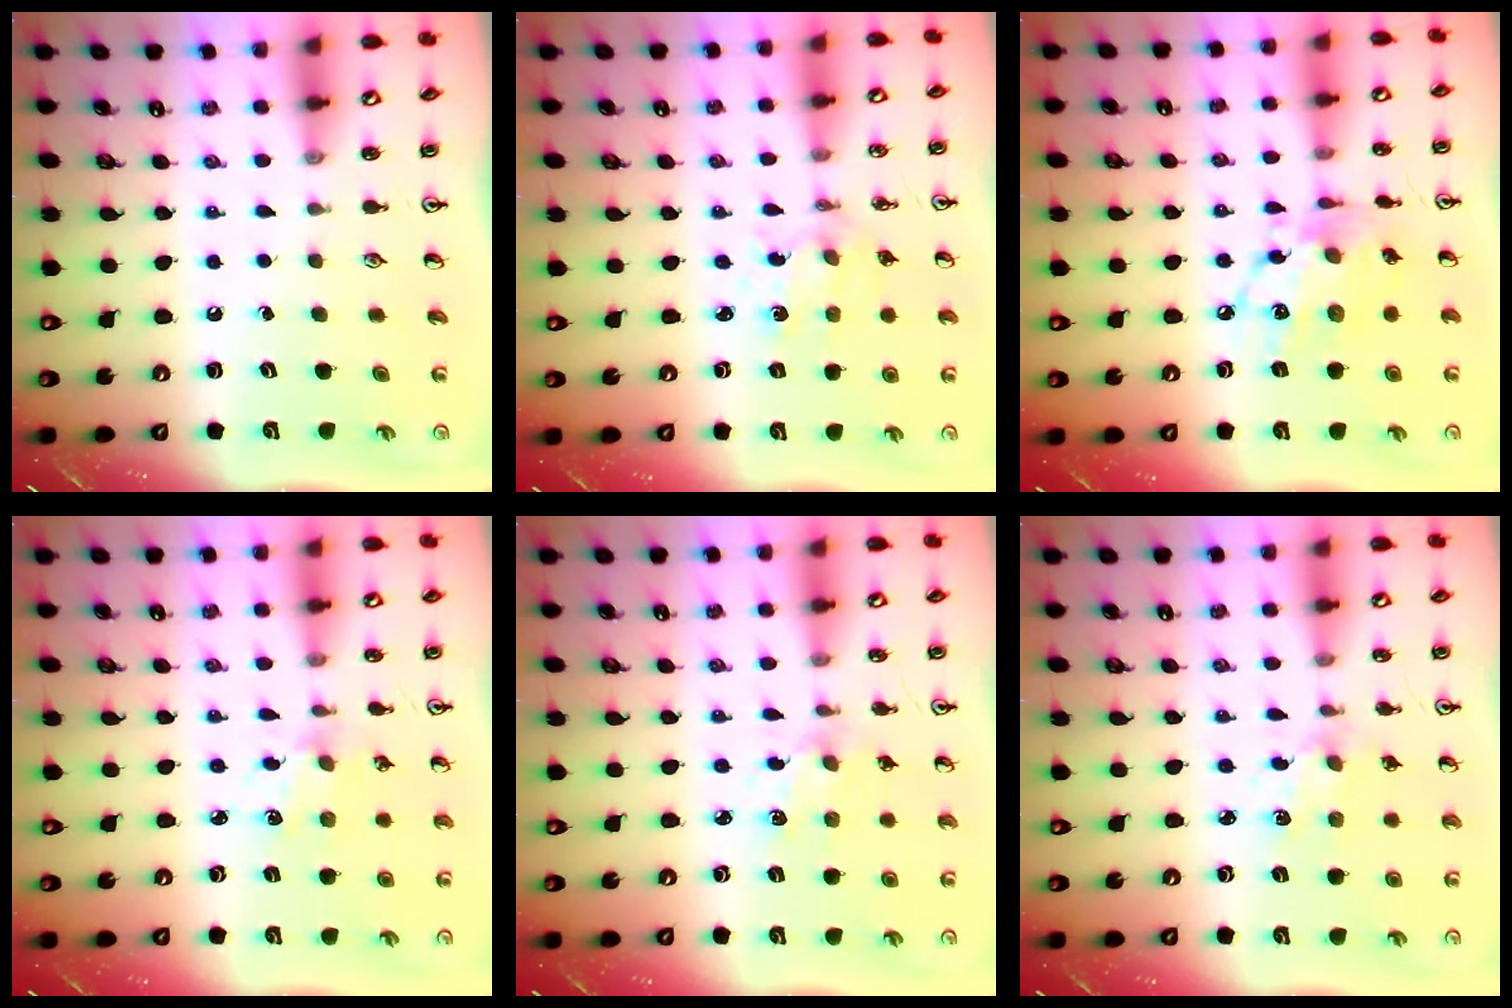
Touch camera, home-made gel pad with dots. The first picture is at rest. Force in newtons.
{"total": 2.3, "press": 2.3, "slide": 0.4}
{"total": 14.0, "press": 14.0, "slide": 1.2}
{"total": 2.3, "press": 2.3, "slide": 0.4}
{"total": 2.4, "press": 2.3, "slide": 0.4}
{"total": 2.4, "press": 2.3, "slide": 0.4}